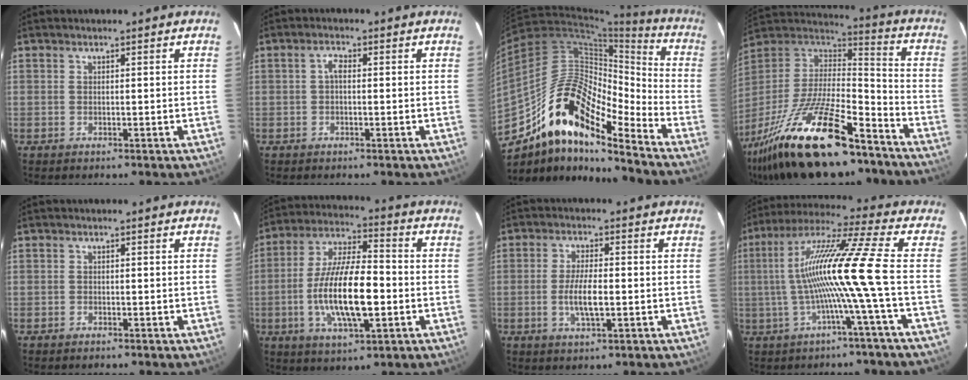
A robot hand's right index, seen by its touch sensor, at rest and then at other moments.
{"total": 1.5, "force": [-0.1, 0.8, 1.3], "torque": [-0.026, 0.008, -0.003]}
{"total": 19.1, "force": [-13.5, 5.5, 12.3], "torque": [-0.205, -0.003, -0.260]}
{"total": 27.9, "force": [-18.8, 8.8, 18.7], "torque": [-0.364, -0.034, -0.310]}
{"total": 0.6, "force": [-0.6, 0.2, -0.1], "torque": [-0.001, 0.001, -0.011]}
{"total": 16.4, "force": [-3.4, 5.2, 15.1], "torque": [-0.297, -0.004, -0.063]}
{"total": 5.8, "force": [-1.2, 1.6, 5.5], "torque": [-0.110, -0.003, -0.022]}
{"total": 14.3, "force": [-2.1, -3.2, 13.8], "torque": [-0.247, 0.003, -0.039]}